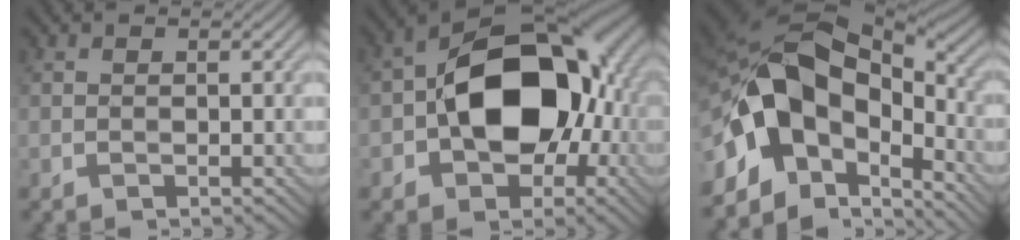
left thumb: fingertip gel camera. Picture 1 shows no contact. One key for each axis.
{"total": 16.3, "fx": -1.8, "fy": 10.9, "fz": 12.0, "tx": -0.176, "ty": 0.014, "tz": -0.046}
{"total": 16.4, "fx": -4.1, "fy": 10.5, "fz": 11.9, "tx": -0.225, "ty": -0.006, "tz": -0.073}